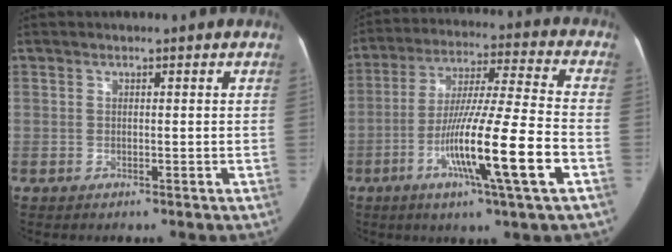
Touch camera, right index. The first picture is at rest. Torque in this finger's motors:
{"motor_torque": [1.65, -0.49, 0.58, 0.21]}